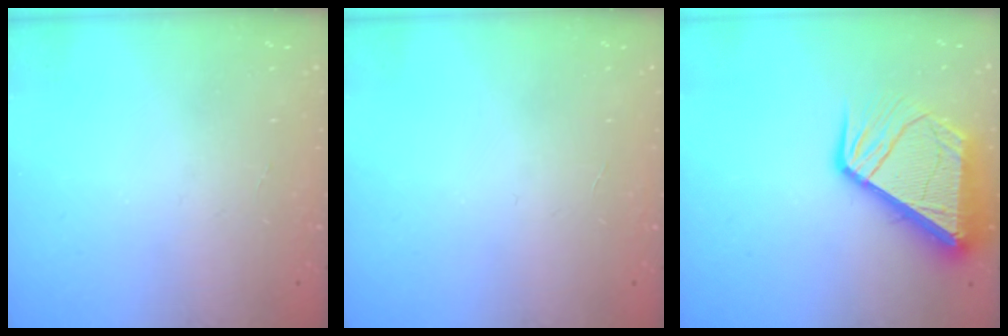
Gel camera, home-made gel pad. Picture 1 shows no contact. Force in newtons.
{"total": 0.0}
{"total": 13.2, "press": 13.1, "slide": 1.7}